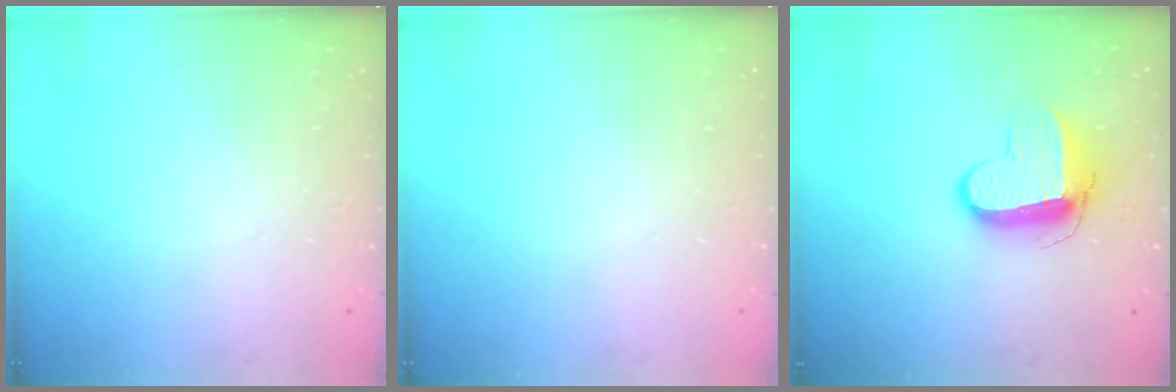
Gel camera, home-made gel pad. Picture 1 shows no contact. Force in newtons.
{"total": 0.0}
{"total": 9.5, "press": 9.5, "slide": 0.8}